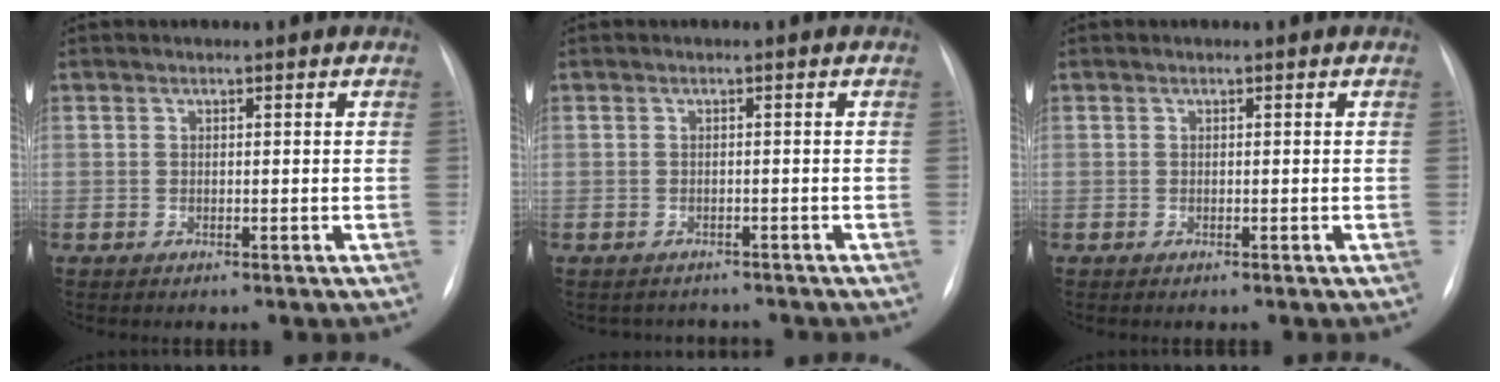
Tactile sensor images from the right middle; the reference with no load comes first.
{"total": 3.3, "force": [-3.0, 1.3, -0.1], "torque": [0.003, 0.006, -0.038]}
{"total": 0.0}